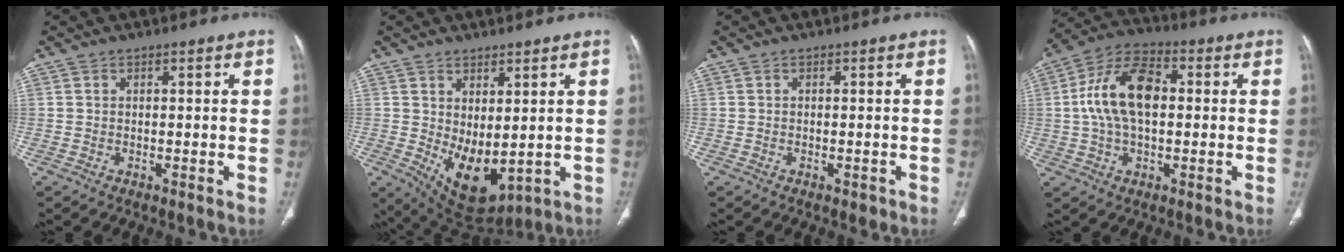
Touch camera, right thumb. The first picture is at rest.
{"total": 9.8, "force": [-0.1, 5.3, 8.3], "torque": [-0.119, -0.019, 0.029]}
{"total": 1.0, "force": [-0.5, 0.6, 0.6], "torque": [-0.006, 0.002, -0.004]}
{"total": 13.8, "force": [1.2, 7.9, 11.3], "torque": [-0.211, 0.028, 0.013]}